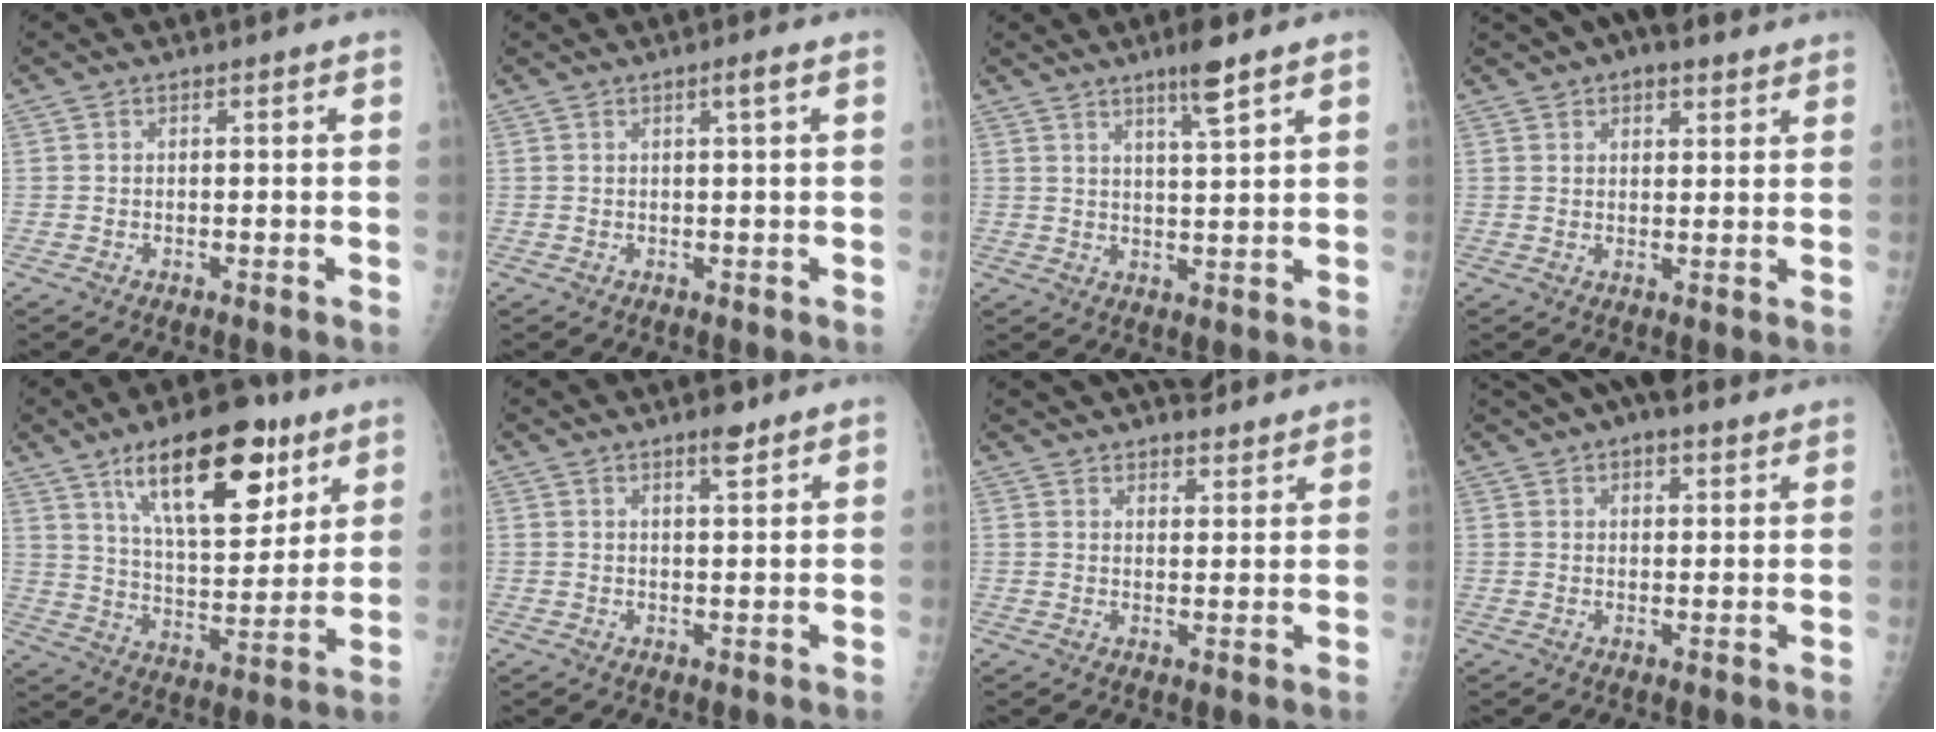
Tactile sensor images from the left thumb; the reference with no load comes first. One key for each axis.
{"total": 1.6, "fx": 0.7, "fy": -0.3, "fz": 1.4, "tx": -0.027, "ty": -0.003, "tz": 0.012}
{"total": 5.8, "fx": 3.9, "fy": 0.3, "fz": 4.3, "tx": -0.071, "ty": -0.025, "tz": 0.068}
{"total": 7.8, "fx": 5.0, "fy": 3.9, "fz": 4.5, "tx": -0.049, "ty": -0.003, "tz": 0.077}
{"total": 20.7, "fx": 11.6, "fy": 8.5, "fz": 14.9, "tx": -0.190, "ty": -0.053, "tz": 0.194}
{"total": 3.5, "fx": 2.5, "fy": 0.9, "fz": 2.2, "tx": -0.028, "ty": -0.017, "tz": 0.038}
{"total": 9.7, "fx": 8.1, "fy": 3.2, "fz": 4.2, "tx": -0.031, "ty": -0.017, "tz": 0.119}
{"total": 10.2, "fx": 6.8, "fy": 4.6, "fz": 6.0, "tx": -0.072, "ty": 0.001, "tz": 0.106}